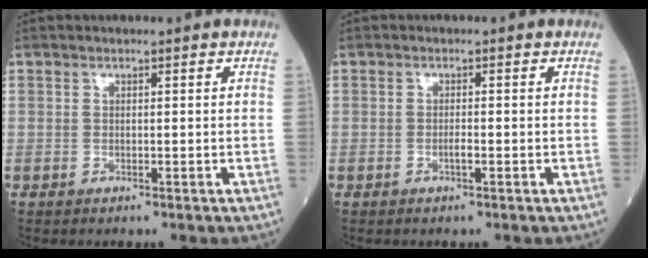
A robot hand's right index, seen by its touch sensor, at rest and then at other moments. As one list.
[{"total": 1.0, "force": [-0.5, 0.1, 0.9], "torque": [-0.017, 0.002, -0.009]}]